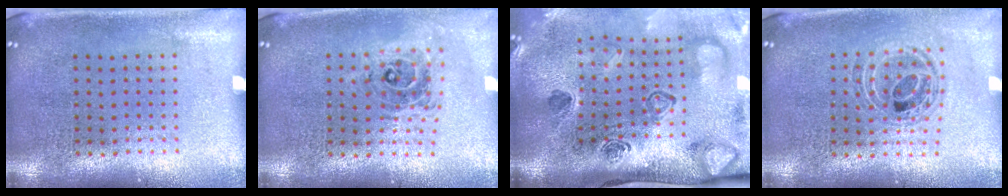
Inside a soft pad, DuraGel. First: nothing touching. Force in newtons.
{"total": 0.7, "press": 0.7, "slide": 0.2}
{"total": 4.8, "press": 3.3, "slide": 3.5}
{"total": 0.5, "press": 0.5, "slide": 0.1}